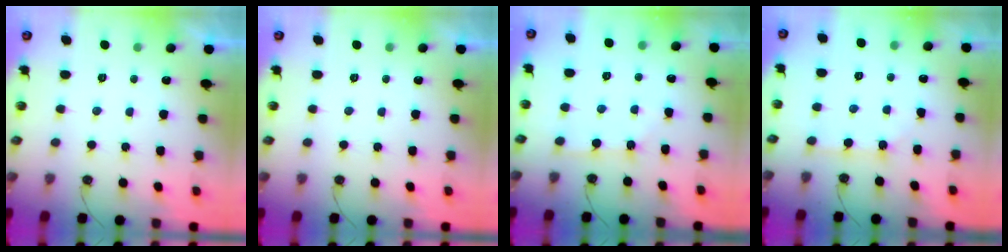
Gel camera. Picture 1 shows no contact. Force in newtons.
{"total": 0.0}
{"total": 2.3, "press": 2.3, "slide": 0.3}
{"total": 2.5, "press": 2.5, "slide": 0.3}